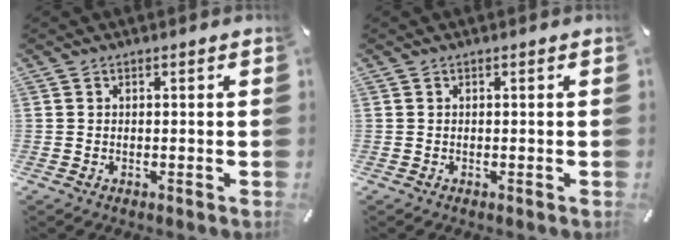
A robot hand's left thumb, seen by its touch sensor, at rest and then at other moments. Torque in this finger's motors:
{"motor_torque": [-0.07, -0.06, 0.03, -0.04, 0.00]}